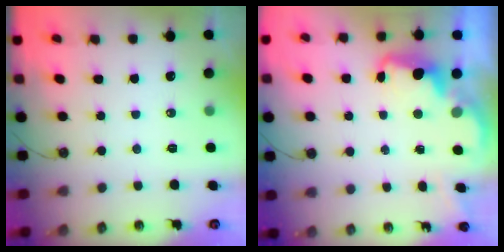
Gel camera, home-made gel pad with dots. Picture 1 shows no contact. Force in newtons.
{"total": 2.6, "press": 2.5, "slide": 0.6}